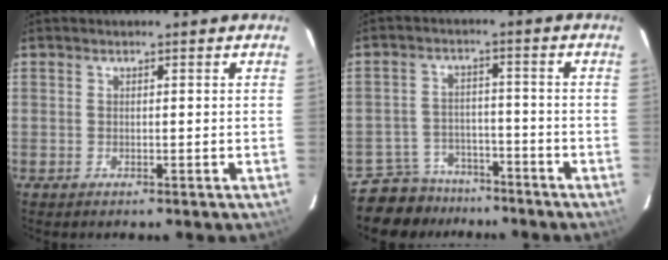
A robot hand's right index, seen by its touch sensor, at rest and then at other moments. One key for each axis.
{"total": 9.0, "fx": -7.5, "fy": 4.9, "fz": 0.6, "tx": -0.032, "ty": 0.019, "tz": -0.110}